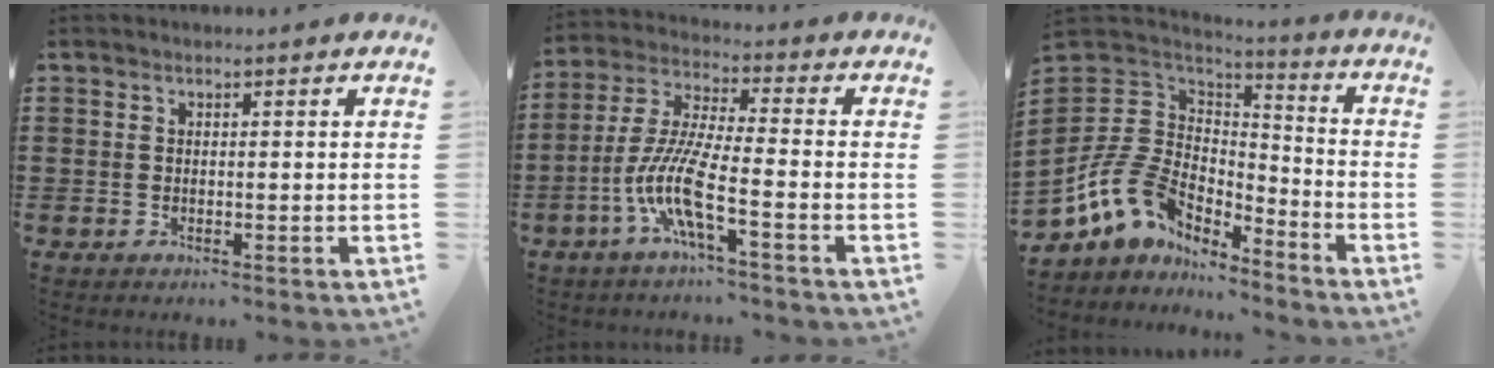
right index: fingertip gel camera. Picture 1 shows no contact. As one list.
[{"total": 9.4, "force": [-4.4, 1.1, 8.2], "torque": [-0.194, -0.018, -0.091]}, {"total": 10.0, "force": [-4.5, 7.5, 4.8], "torque": [-0.147, 0.002, -0.090]}]